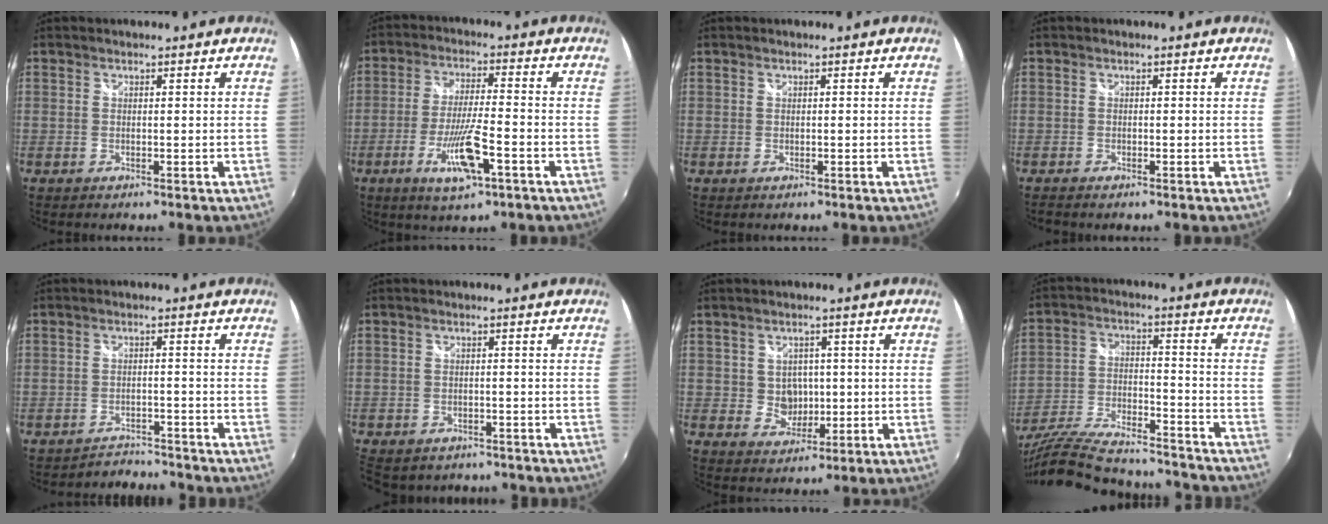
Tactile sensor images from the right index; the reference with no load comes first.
{"total": 10.4, "force": [-4.7, 1.8, 9.1], "torque": [-0.179, -0.014, -0.084]}
{"total": 0.0}
{"total": 1.4, "force": [-1.3, 0.2, 0.3], "torque": [-0.010, -0.011, -0.024]}
{"total": 4.8, "force": [-4.7, 0.8, -0.7], "torque": [0.000, 0.001, -0.076]}
{"total": 8.0, "force": [-6.2, 4.2, 2.5], "torque": [-0.075, -0.019, -0.093]}
{"total": 4.7, "force": [0.0, 4.4, 1.6], "torque": [-0.032, 0.007, 0.008]}
{"total": 25.3, "force": [-21.9, 6.0, 11.2], "torque": [-0.214, -0.043, -0.332]}